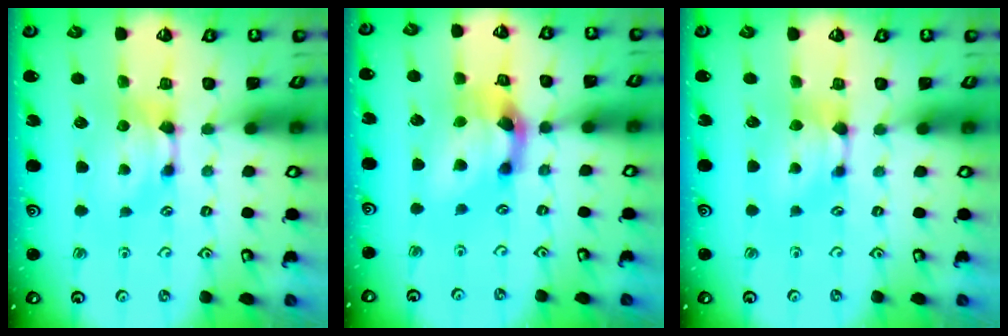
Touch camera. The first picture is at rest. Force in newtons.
{"total": 5.8, "press": 5.2, "slide": 2.5}
{"total": 0.8, "press": 0.3, "slide": 0.7}